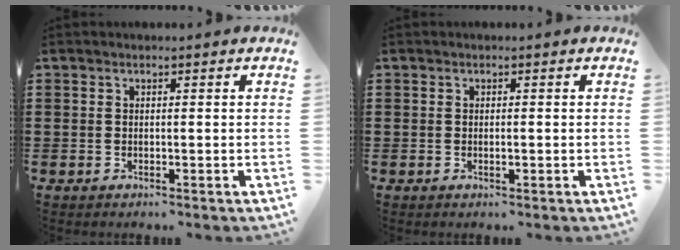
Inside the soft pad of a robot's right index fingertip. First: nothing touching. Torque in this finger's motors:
{"motor_torque": [-0.64, 0.68, -0.04, 0.01]}